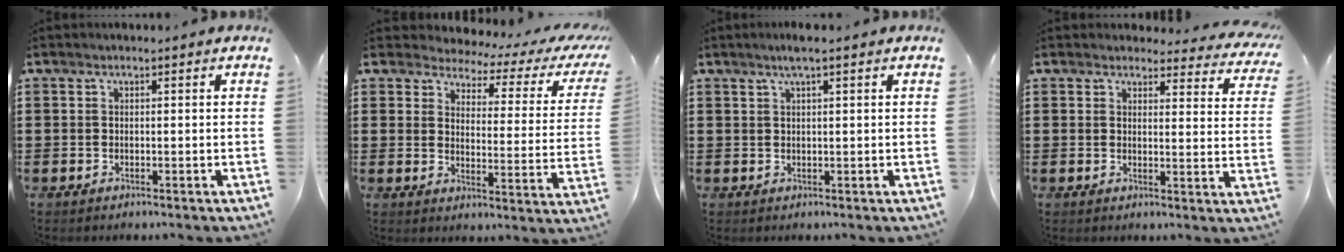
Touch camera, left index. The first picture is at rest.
{"total": 2.6, "force": [2.1, 1.1, 1.2], "torque": [-0.034, -0.021, 0.025]}
{"total": 2.4, "force": [1.6, 0.0, 1.8], "torque": [-0.037, 0.002, 0.029]}
{"total": 3.6, "force": [3.4, 0.7, 0.9], "torque": [-0.017, -0.019, 0.059]}